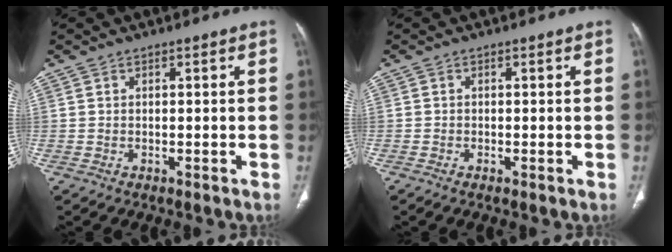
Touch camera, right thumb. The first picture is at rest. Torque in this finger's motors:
{"motor_torque": [-0.15, 0.15, 0.28, -0.55, 0.03]}